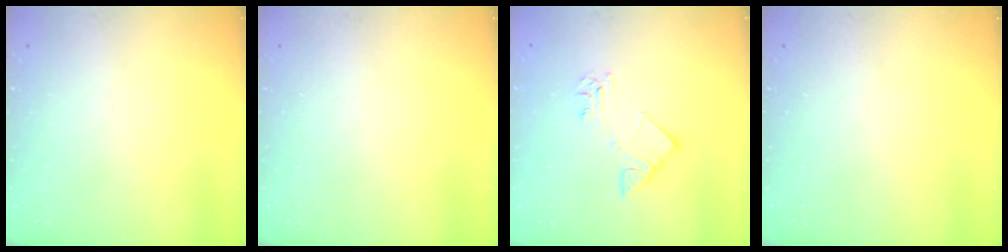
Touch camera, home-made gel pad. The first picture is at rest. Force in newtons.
{"total": 0.0}
{"total": 4.1, "press": 4.1, "slide": 0.3}
{"total": 0.0}